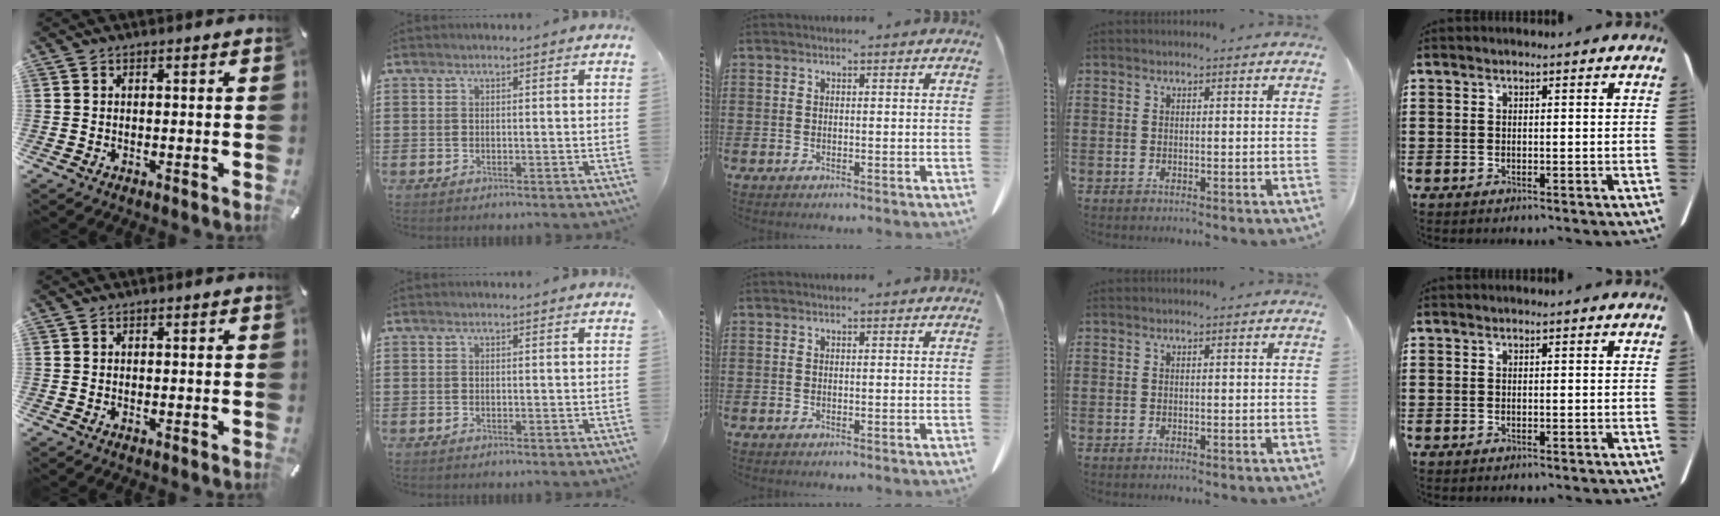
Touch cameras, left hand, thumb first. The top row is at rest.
{}